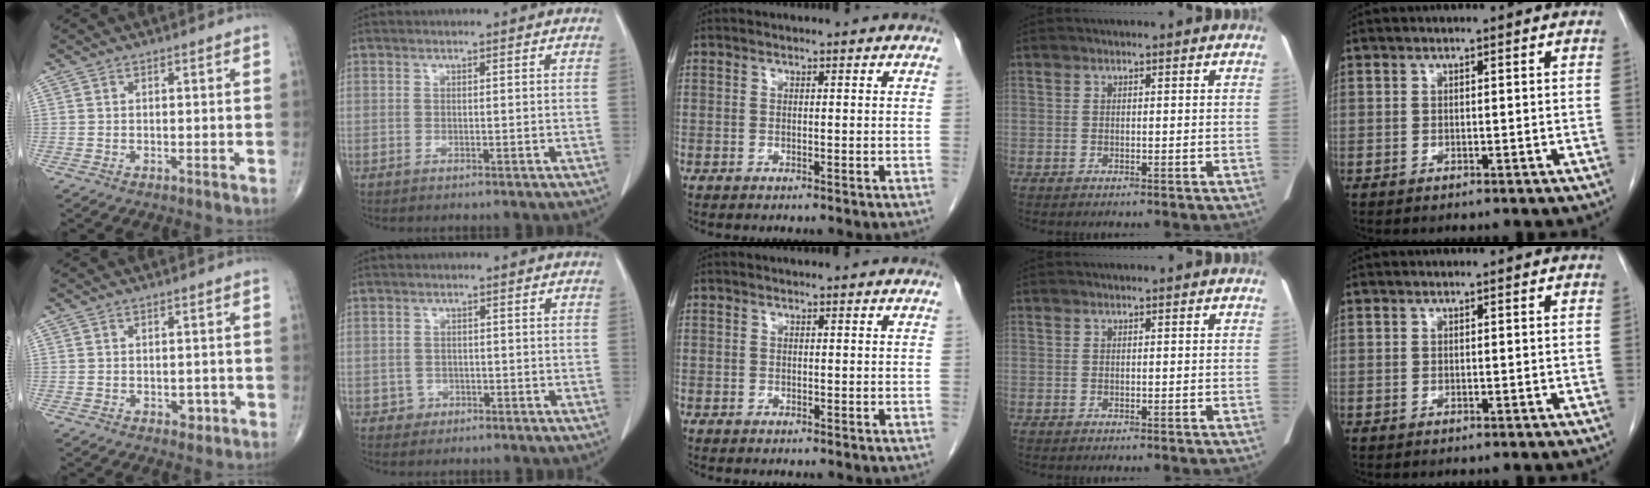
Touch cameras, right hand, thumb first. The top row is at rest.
{"thumb": {"total": 1.8, "force": [-0.7, 1.3, 1.1], "torque": [-0.002, 0.001, -0.007]}, "index": {"total": 1.7, "force": [-0.7, 1.6, -0.2], "torque": [0.012, 0.010, -0.010]}, "middle": {"total": 0.6, "force": [-0.4, 0.4, 0.0], "torque": [-0.007, 0.003, -0.010]}}